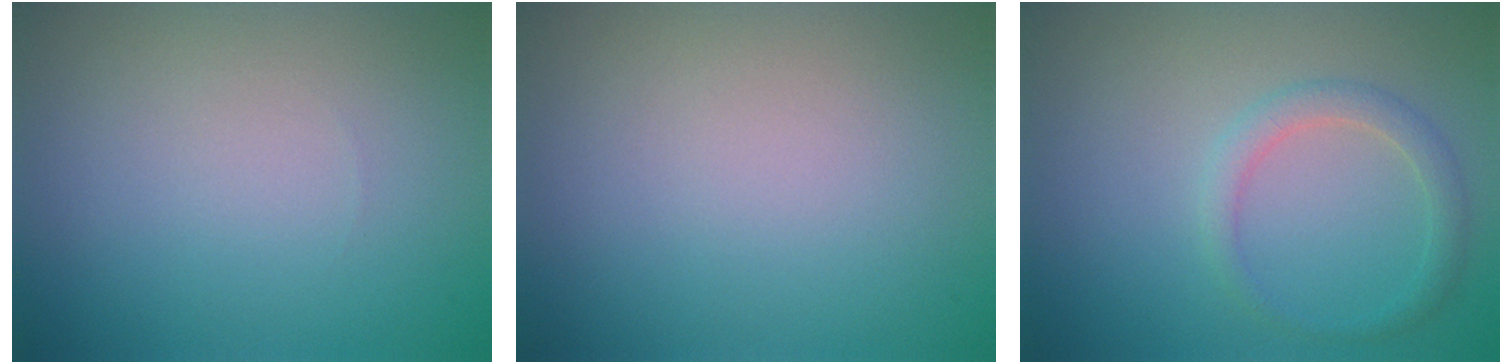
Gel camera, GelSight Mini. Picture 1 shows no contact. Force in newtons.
{"total": 0.0}
{"total": 1.9, "press": 1.9, "slide": 0.1}